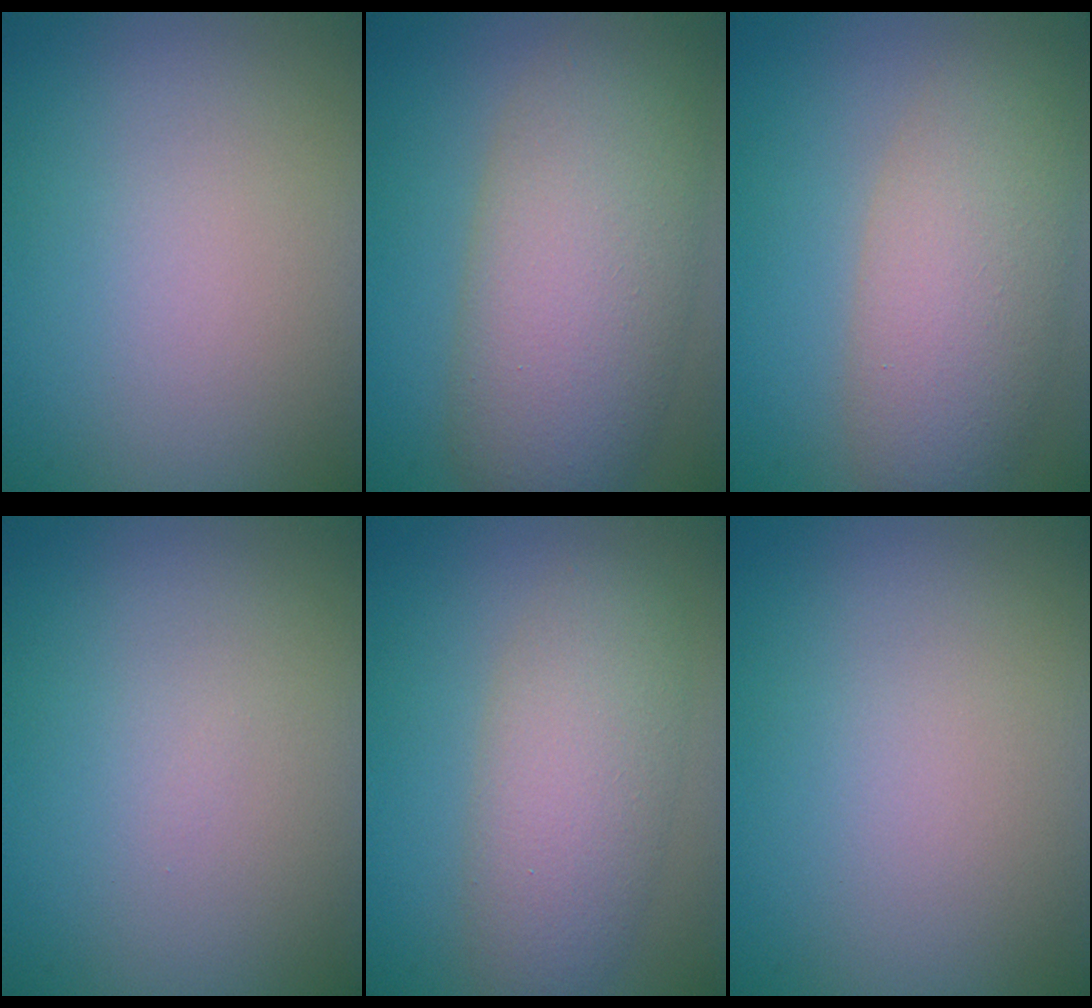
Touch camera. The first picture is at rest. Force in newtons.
{"total": 9.0, "press": 8.9, "slide": 0.5}
{"total": 6.3, "press": 6.3, "slide": 0.4}
{"total": 0.0}
{"total": 5.2, "press": 5.2, "slide": 0.1}
{"total": 0.0}